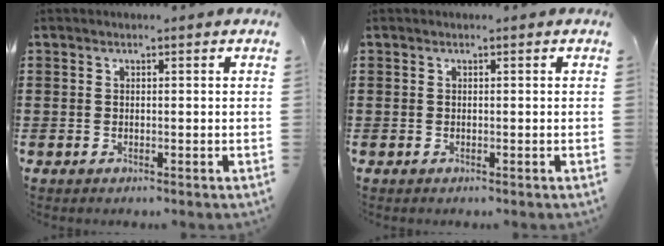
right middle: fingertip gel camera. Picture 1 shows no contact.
{"total": 0.0}